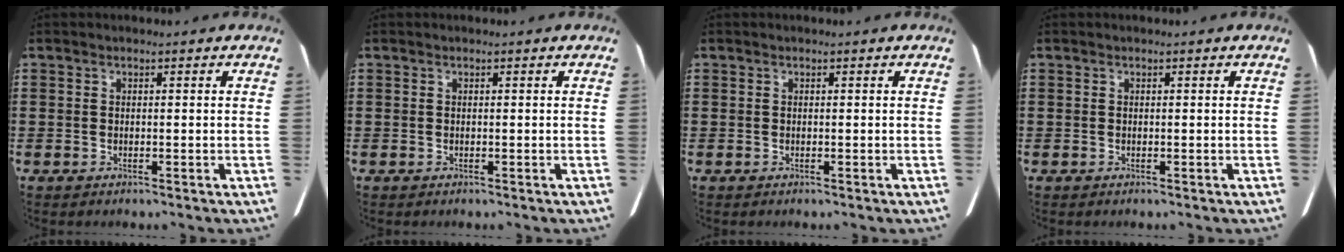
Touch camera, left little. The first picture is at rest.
{"total": 0.0}
{"total": 0.0}
{"total": 0.0}